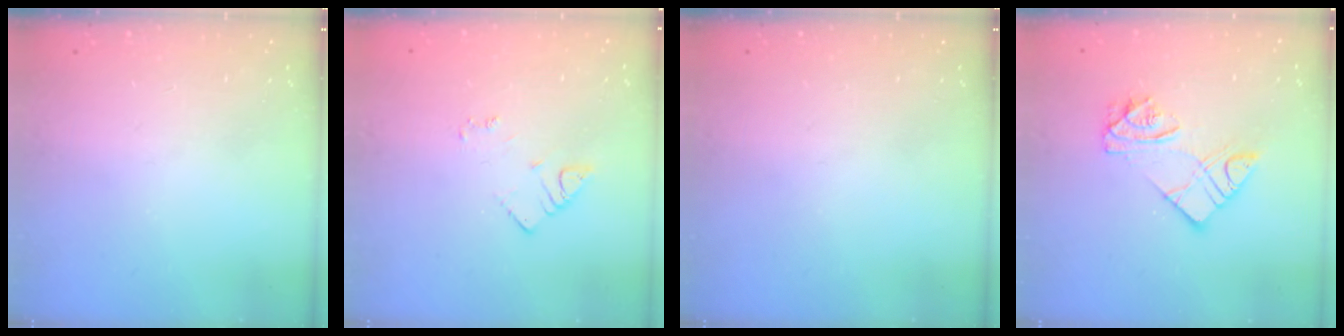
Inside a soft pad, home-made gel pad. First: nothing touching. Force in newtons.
{"total": 2.9, "press": 2.9, "slide": 0.3}
{"total": 0.0}
{"total": 10.9, "press": 10.8, "slide": 0.9}